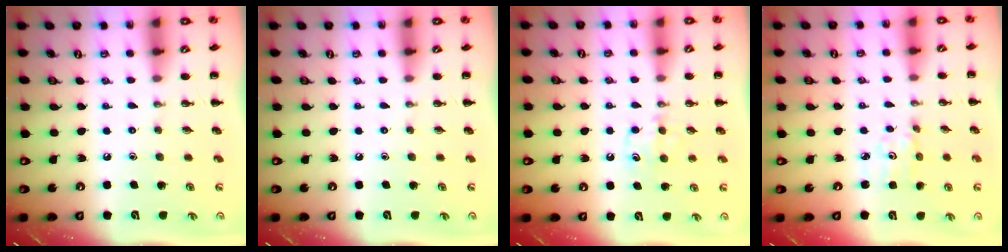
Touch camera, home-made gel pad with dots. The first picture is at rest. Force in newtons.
{"total": 0.0}
{"total": 5.6, "press": 5.3, "slide": 1.7}
{"total": 2.0, "press": 2.0, "slide": 0.2}